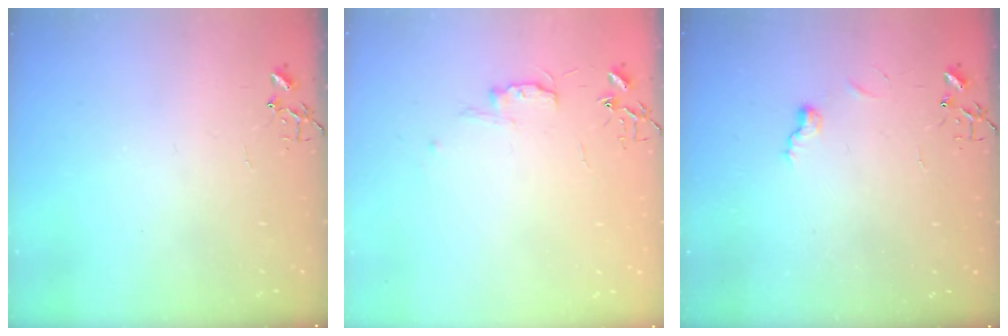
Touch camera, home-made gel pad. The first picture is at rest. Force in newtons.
{"total": 5.8, "press": 5.7, "slide": 0.7}
{"total": 5.5, "press": 5.5, "slide": 0.6}